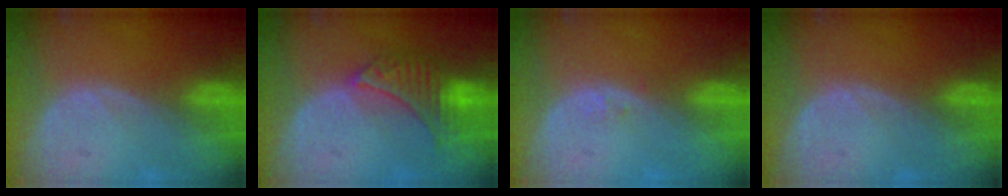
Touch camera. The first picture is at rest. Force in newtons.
{"total": 6.7, "press": 6.6, "slide": 0.8}
{"total": 0.8, "press": 0.6, "slide": 0.5}
{"total": 0.0}